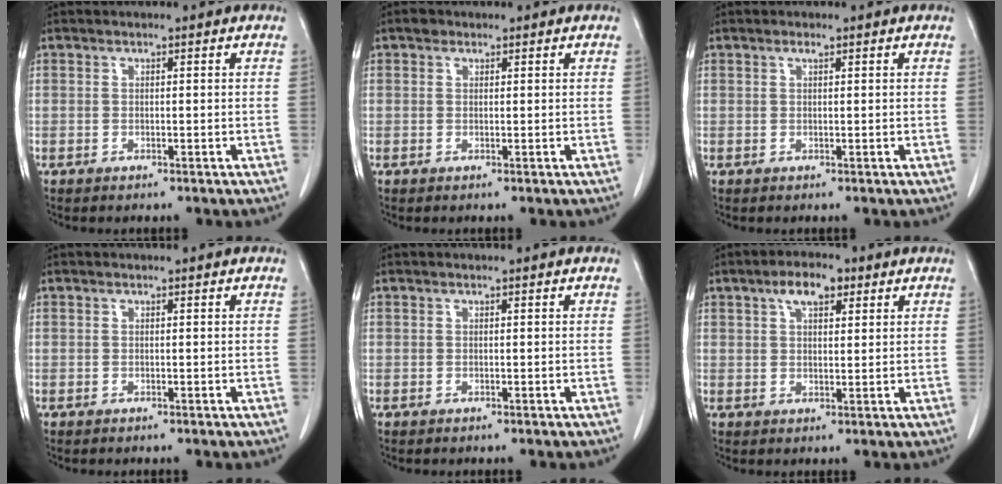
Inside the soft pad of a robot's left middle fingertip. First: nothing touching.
{"total": 0.9, "force": [0.6, 0.6, 0.2], "torque": [-0.004, 0.004, 0.007]}
{"total": 0.6, "force": [0.4, 0.0, 0.5], "torque": [-0.012, -0.001, 0.007]}
{"total": 0.0}
{"total": 0.0}
{"total": 4.9, "force": [2.7, 2.0, 3.5], "torque": [-0.068, 0.011, 0.046]}